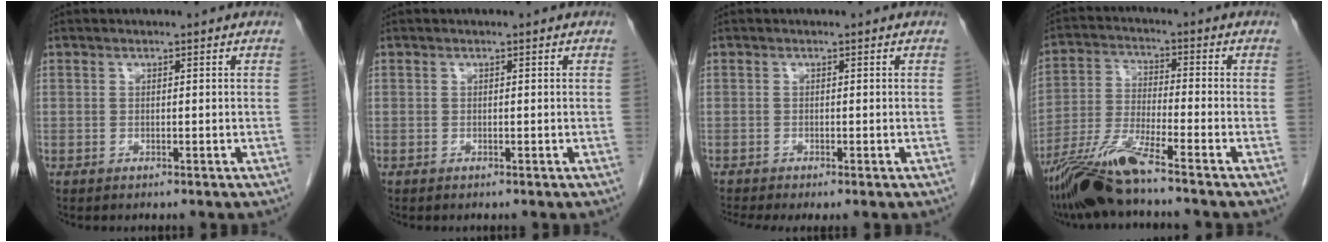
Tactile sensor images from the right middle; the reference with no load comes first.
{"total": 0.0}
{"total": 2.0, "force": [-1.6, -0.2, 1.2], "torque": [-0.026, -0.009, -0.030]}
{"total": 9.4, "force": [-7.4, -0.6, 5.8], "torque": [-0.126, -0.024, -0.145]}